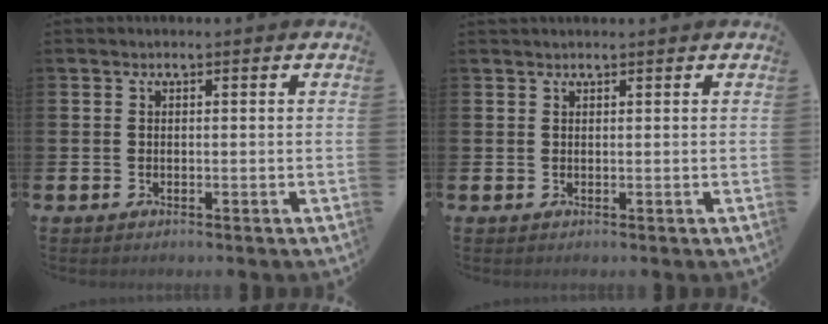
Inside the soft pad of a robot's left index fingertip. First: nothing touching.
{"total": 0.7, "force": [0.7, 0.0, 0.1], "torque": [0.013, -0.005, 0.009]}